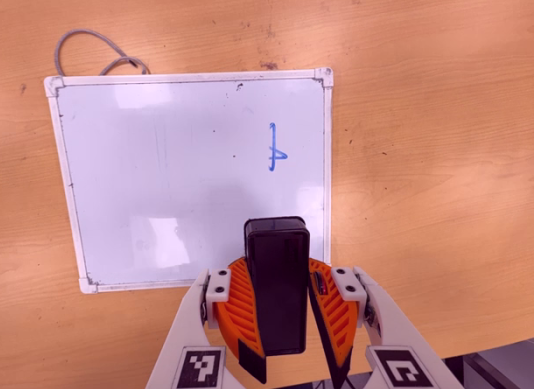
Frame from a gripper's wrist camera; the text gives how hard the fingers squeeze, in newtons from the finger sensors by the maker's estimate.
{"total": 11.5, "left": 11.1, "right": 11.9}